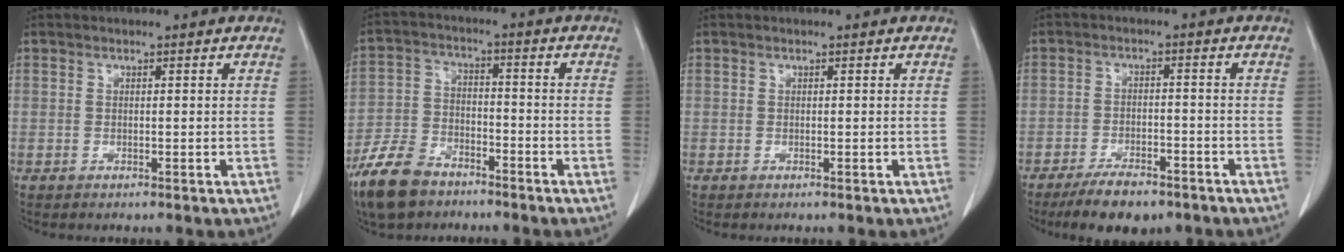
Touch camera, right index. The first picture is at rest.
{"total": 9.6, "force": [-7.1, 4.7, 4.5], "torque": [-0.106, -0.011, -0.136]}
{"total": 0.0}
{"total": 7.3, "force": [-5.6, 2.7, 3.8], "torque": [-0.063, -0.004, -0.091]}